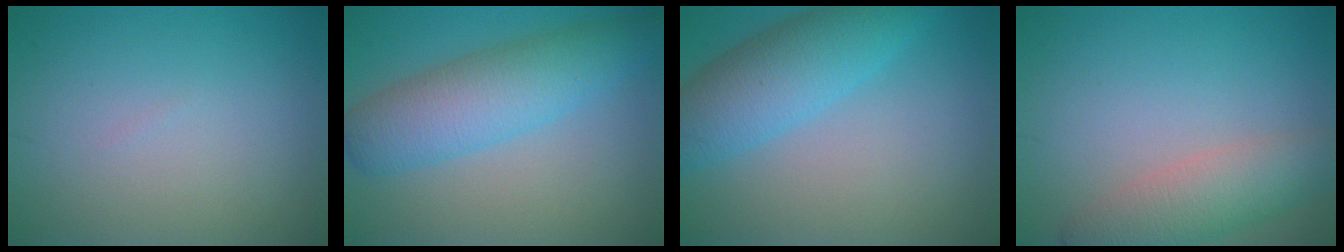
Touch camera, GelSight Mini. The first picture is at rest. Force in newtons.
{"total": 6.5, "press": 6.5, "slide": 0.2}
{"total": 6.3, "press": 6.3, "slide": 0.0}
{"total": 4.4, "press": 4.4, "slide": 0.4}